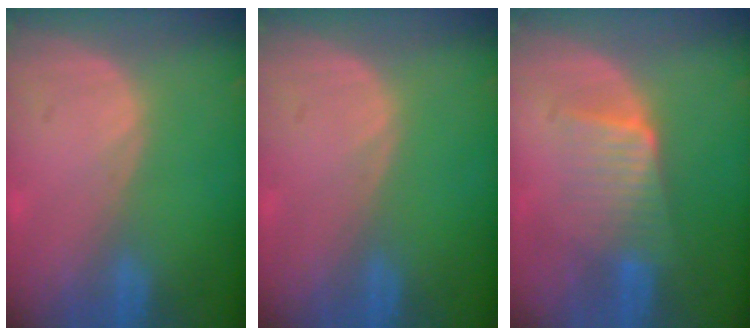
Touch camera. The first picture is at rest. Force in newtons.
{"total": 0.0}
{"total": 6.1, "press": 5.5, "slide": 2.6}